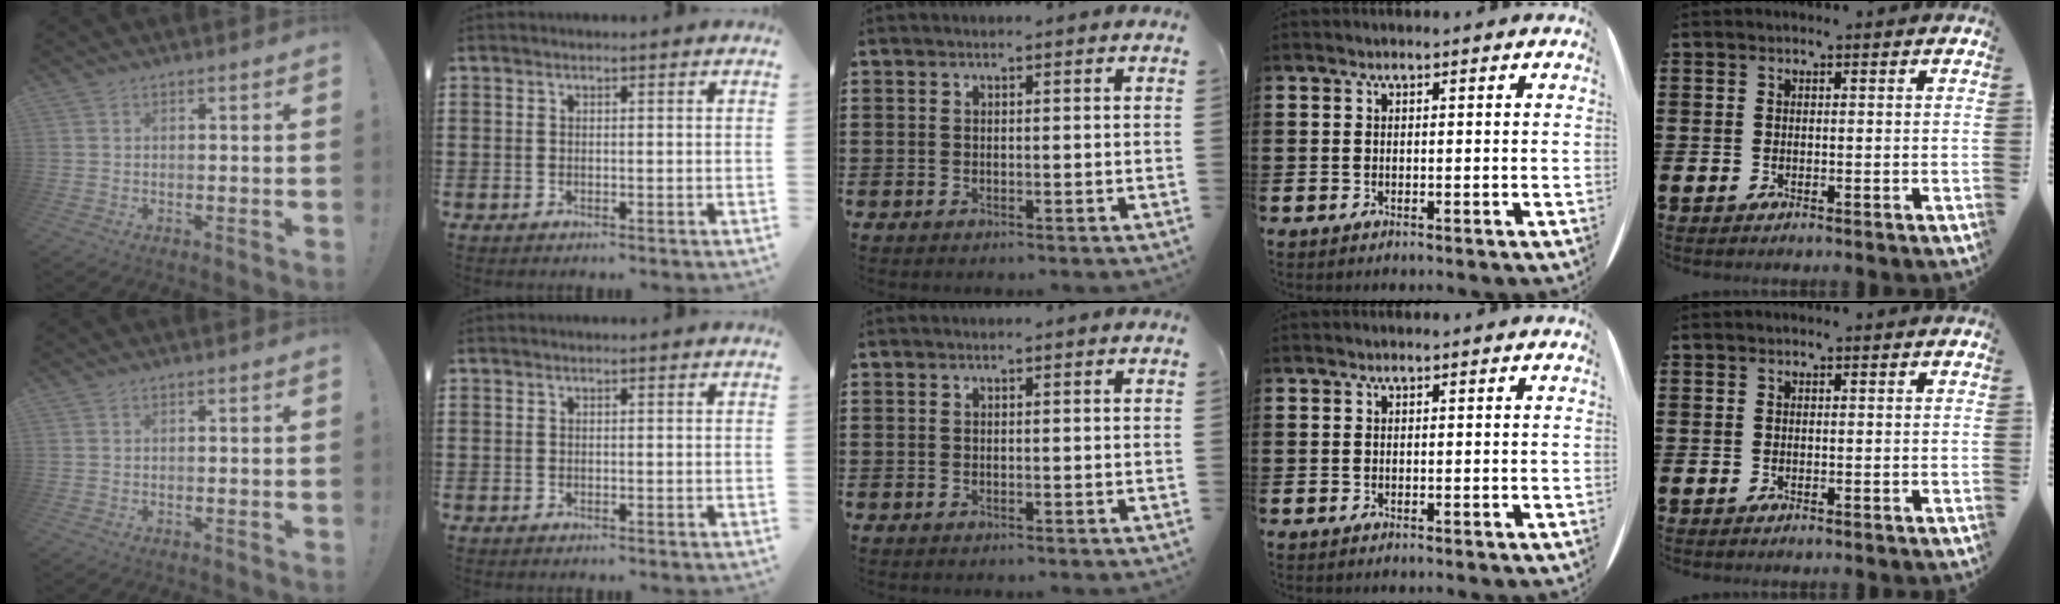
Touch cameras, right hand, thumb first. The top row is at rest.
{}